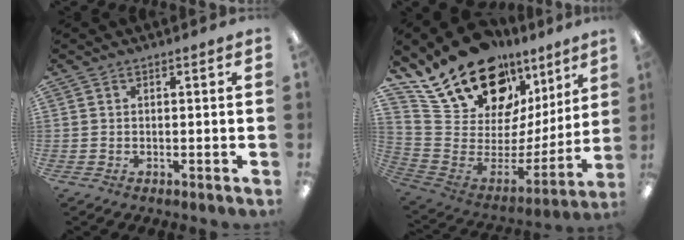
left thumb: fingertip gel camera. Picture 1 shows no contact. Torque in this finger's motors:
{"motor_torque": [2.81, 1.66, 1.35, -1.42, 0.15]}